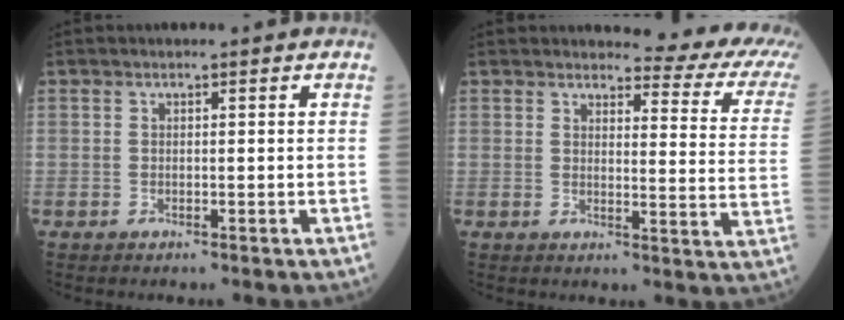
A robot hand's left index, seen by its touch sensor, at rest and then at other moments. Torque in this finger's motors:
{"motor_torque": [0.50, -0.57, 0.09, 0.02]}